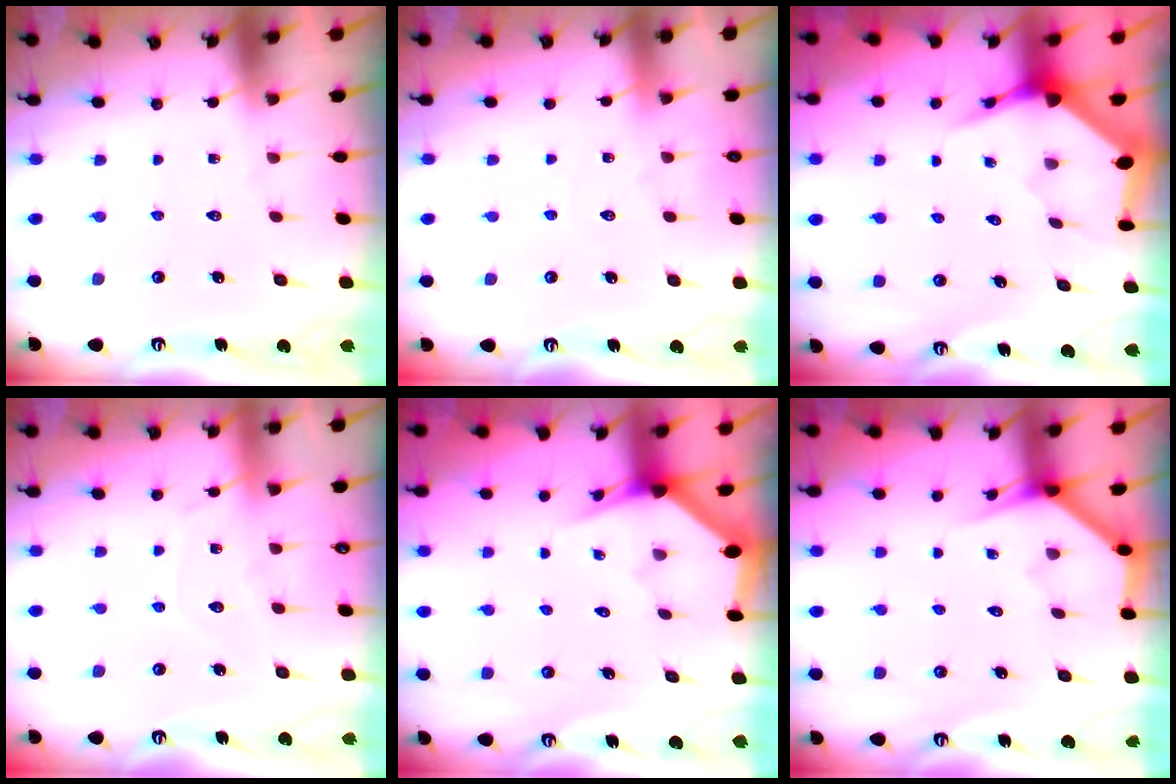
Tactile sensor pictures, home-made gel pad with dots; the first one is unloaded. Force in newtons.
{"total": 2.5, "press": 2.5, "slide": 0.3}
{"total": 3.8, "press": 3.8, "slide": 0.5}
{"total": 6.9, "press": 6.9, "slide": 0.5}
{"total": 2.7, "press": 2.7, "slide": 0.1}
{"total": 3.7, "press": 3.7, "slide": 0.3}